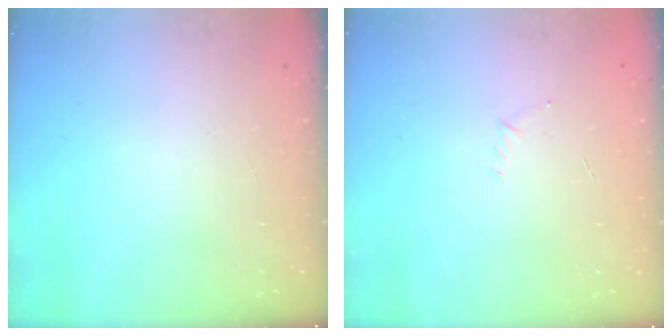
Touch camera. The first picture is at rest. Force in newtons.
{"total": 2.9, "press": 2.8, "slide": 0.8}